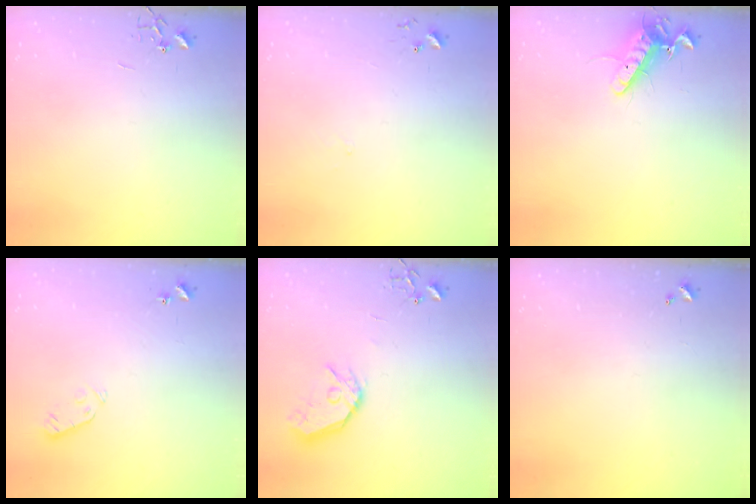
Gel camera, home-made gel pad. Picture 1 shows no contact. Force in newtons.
{"total": 5.4, "press": 5.4, "slide": 0.6}
{"total": 11.3, "press": 11.2, "slide": 0.9}
{"total": 3.0, "press": 2.9, "slide": 0.7}
{"total": 12.0, "press": 11.9, "slide": 1.6}
{"total": 0.0}